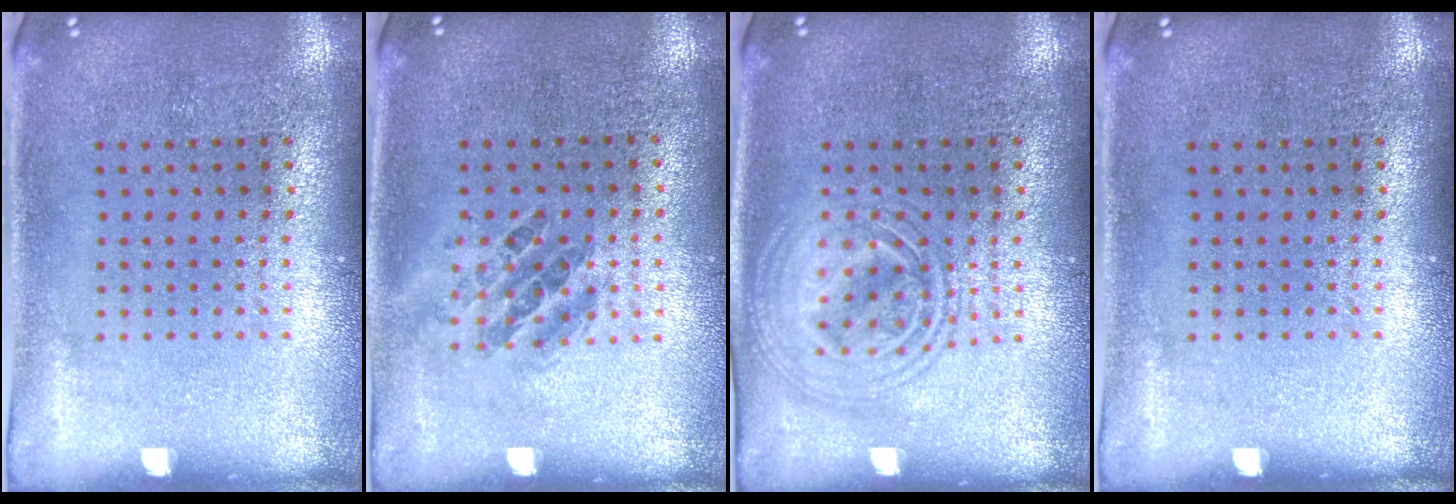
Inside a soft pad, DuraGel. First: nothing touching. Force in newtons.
{"total": 1.0, "press": 0.9, "slide": 0.3}
{"total": 2.9, "press": 2.9, "slide": 0.3}
{"total": 0.0}